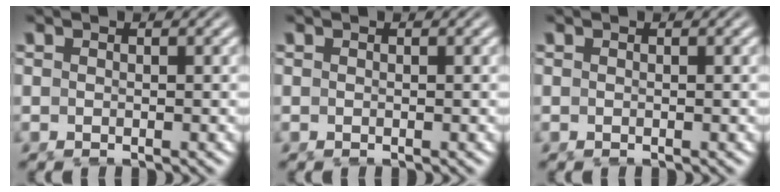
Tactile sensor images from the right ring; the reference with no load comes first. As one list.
[{"total": 0.0}, {"total": 0.0}]